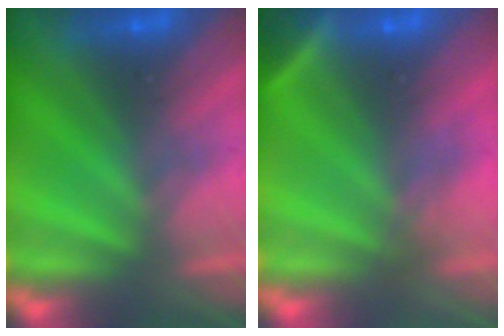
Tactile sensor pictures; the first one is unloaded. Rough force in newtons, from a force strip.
{"total": 2.9}